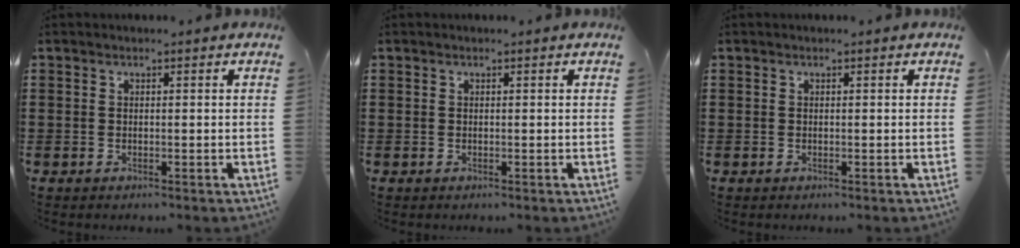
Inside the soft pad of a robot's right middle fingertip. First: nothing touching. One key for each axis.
{"total": 0.0}
{"total": 0.0}